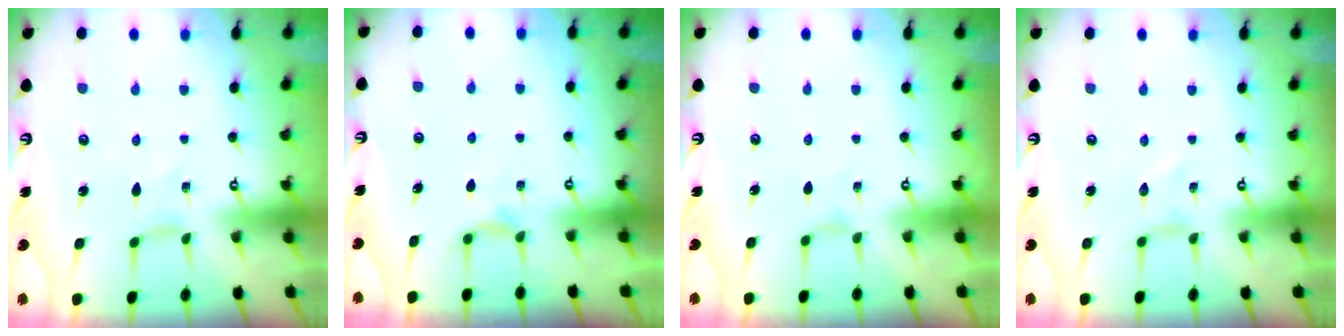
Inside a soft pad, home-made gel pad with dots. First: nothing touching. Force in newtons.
{"total": 5.5, "press": 5.4, "slide": 0.7}
{"total": 2.0, "press": 1.9, "slide": 0.5}
{"total": 0.0}